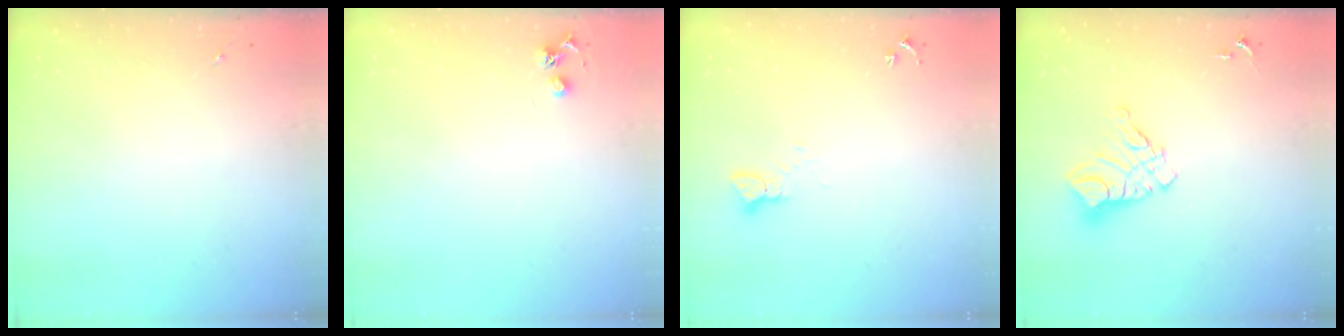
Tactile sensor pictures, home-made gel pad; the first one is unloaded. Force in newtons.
{"total": 4.1, "press": 4.1, "slide": 0.5}
{"total": 2.2, "press": 2.2, "slide": 0.2}
{"total": 12.1, "press": 12.0, "slide": 1.1}